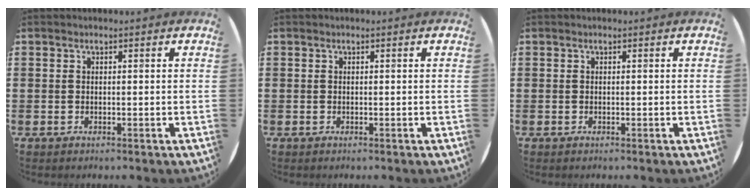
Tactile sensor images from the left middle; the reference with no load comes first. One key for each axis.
{"total": 0.0}
{"total": 0.0}